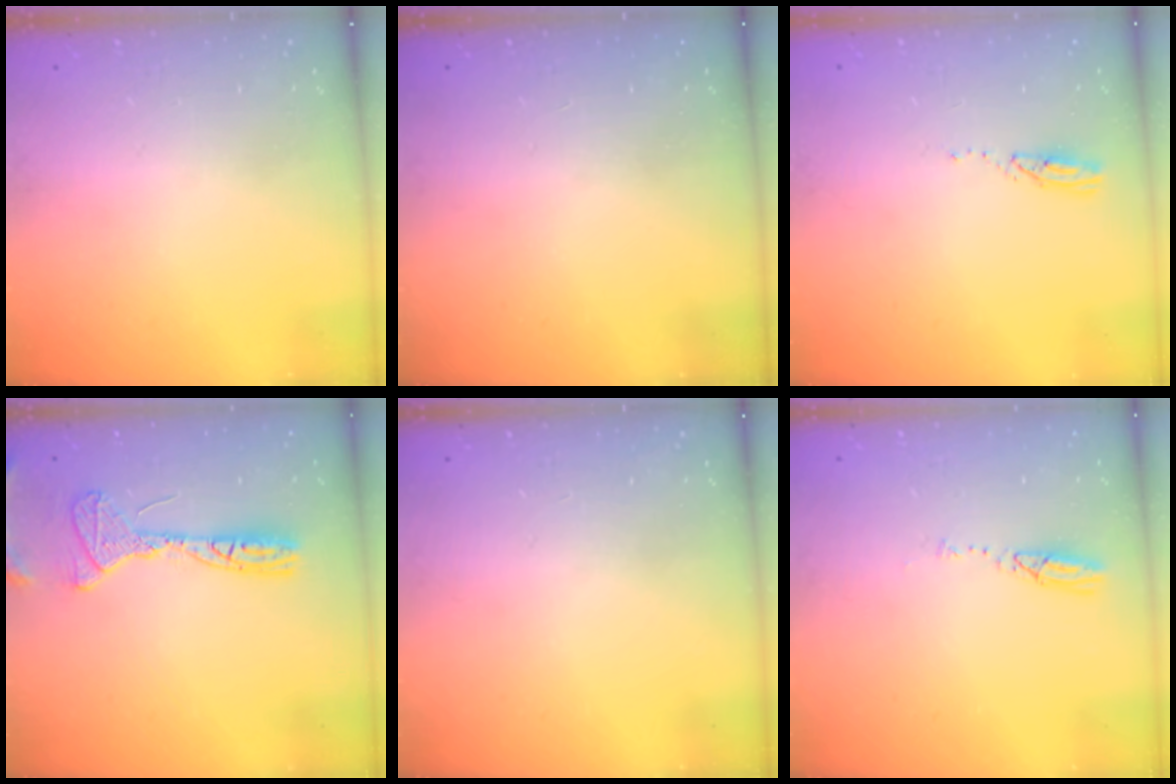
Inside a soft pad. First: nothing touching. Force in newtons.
{"total": 0.0}
{"total": 3.2, "press": 3.2, "slide": 0.2}
{"total": 12.5, "press": 12.3, "slide": 2.3}
{"total": 0.0}
{"total": 3.6, "press": 3.6, "slide": 0.2}